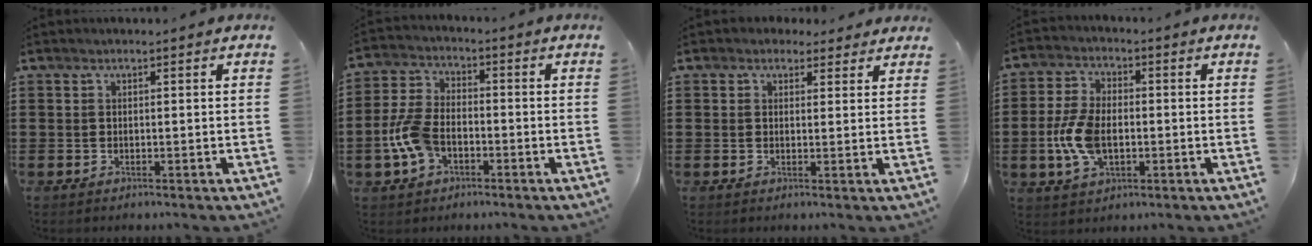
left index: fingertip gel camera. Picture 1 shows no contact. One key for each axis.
{"total": 7.7, "fx": -2.5, "fy": 4.6, "fz": 5.7, "tx": -0.146, "ty": 0.000, "tz": -0.053}
{"total": 2.2, "fx": 1.7, "fy": 1.4, "fz": 0.3, "tx": -0.007, "ty": 0.005, "tz": 0.029}
{"total": 8.3, "fx": -1.3, "fy": 4.8, "fz": 6.7, "tx": -0.164, "ty": -0.002, "tz": -0.031}